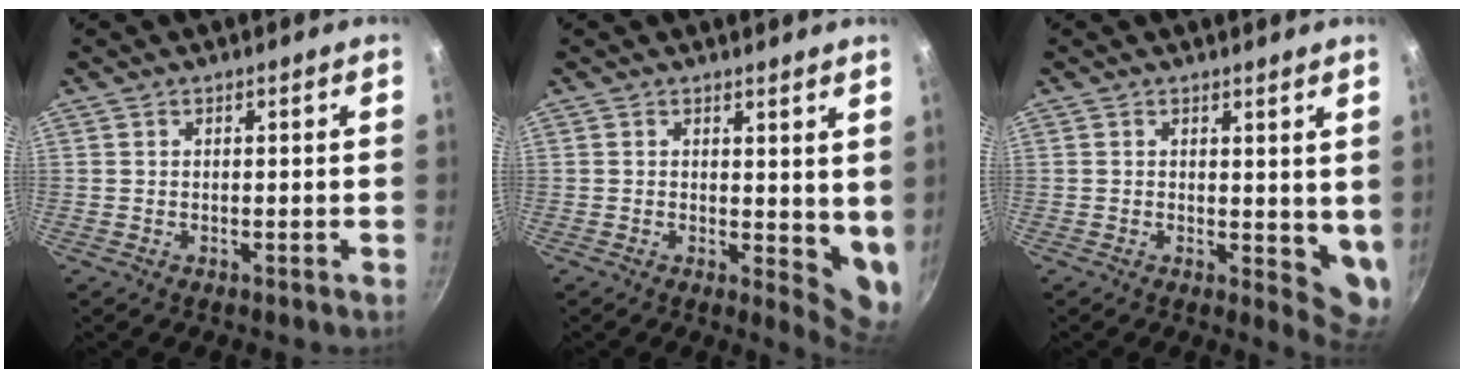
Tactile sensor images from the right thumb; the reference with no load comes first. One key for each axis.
{"total": 6.5, "fx": 1.7, "fy": 3.2, "fz": 5.4, "tx": -0.060, "ty": -0.026, "tz": 0.023}
{"total": 5.8, "fx": 1.7, "fy": 3.0, "fz": 4.6, "tx": -0.051, "ty": -0.023, "tz": 0.022}